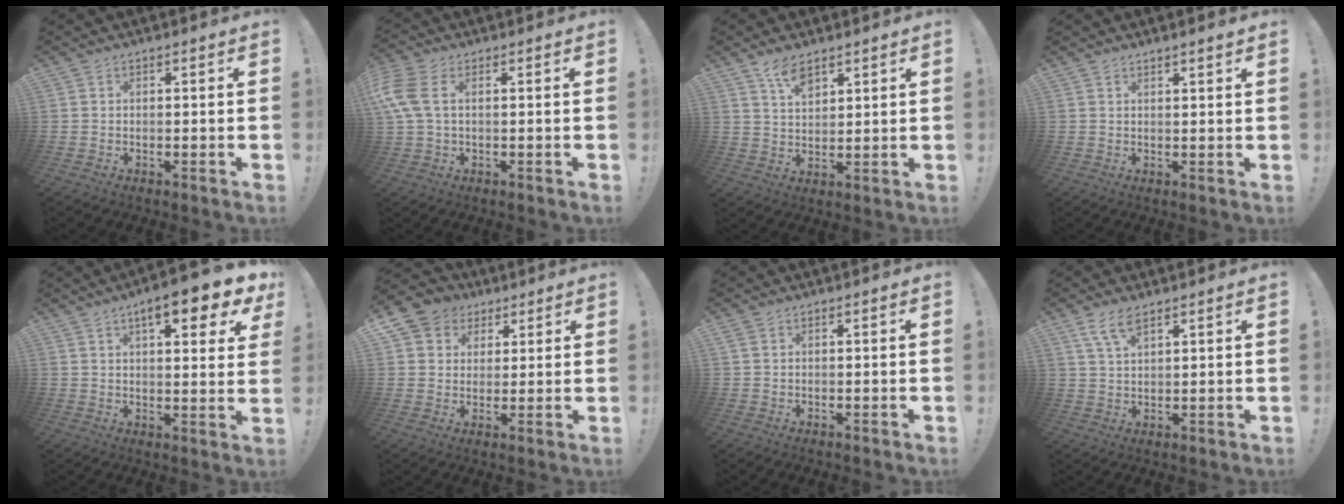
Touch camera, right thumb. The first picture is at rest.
{"total": 8.4, "force": [1.9, 4.7, 6.7], "torque": [-0.142, 0.000, 0.037]}
{"total": 6.5, "force": [4.8, 2.5, 3.6], "torque": [-0.063, -0.027, 0.087]}
{"total": 1.5, "force": [1.4, -0.1, 0.7], "torque": [0.000, -0.010, 0.022]}
{"total": 11.4, "force": [6.2, 2.8, 9.1], "torque": [-0.119, -0.034, 0.093]}
{"total": 8.1, "force": [3.3, 7.2, 1.9], "torque": [-0.030, -0.013, 0.070]}
{"total": 0.8, "force": [0.3, 0.6, 0.5], "torque": [-0.010, 0.003, 0.007]}
{"total": 6.1, "force": [4.1, 2.1, 4.0], "torque": [-0.069, -0.016, 0.074]}